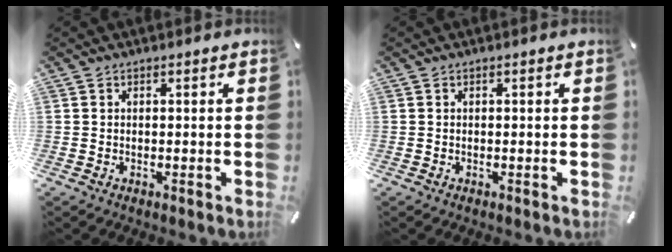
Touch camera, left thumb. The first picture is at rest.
{"total": 0.0}